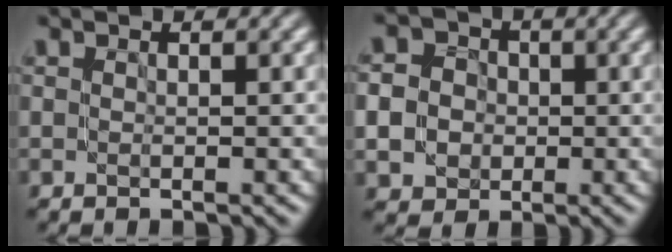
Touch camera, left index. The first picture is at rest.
{"total": 5.9, "force": [-0.2, 5.5, 2.2], "torque": [-0.044, 0.014, -0.022]}